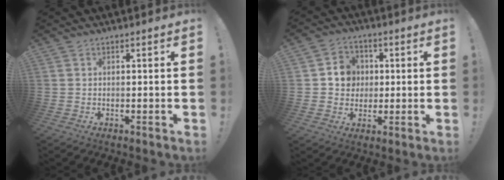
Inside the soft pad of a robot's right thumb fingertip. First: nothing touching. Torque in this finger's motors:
{"motor_torque": [0.91, 1.23, 0.22, -0.08, -0.02]}